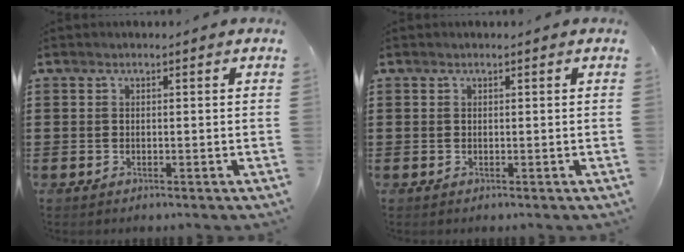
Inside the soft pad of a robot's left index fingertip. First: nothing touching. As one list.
[{"total": 0.0}]